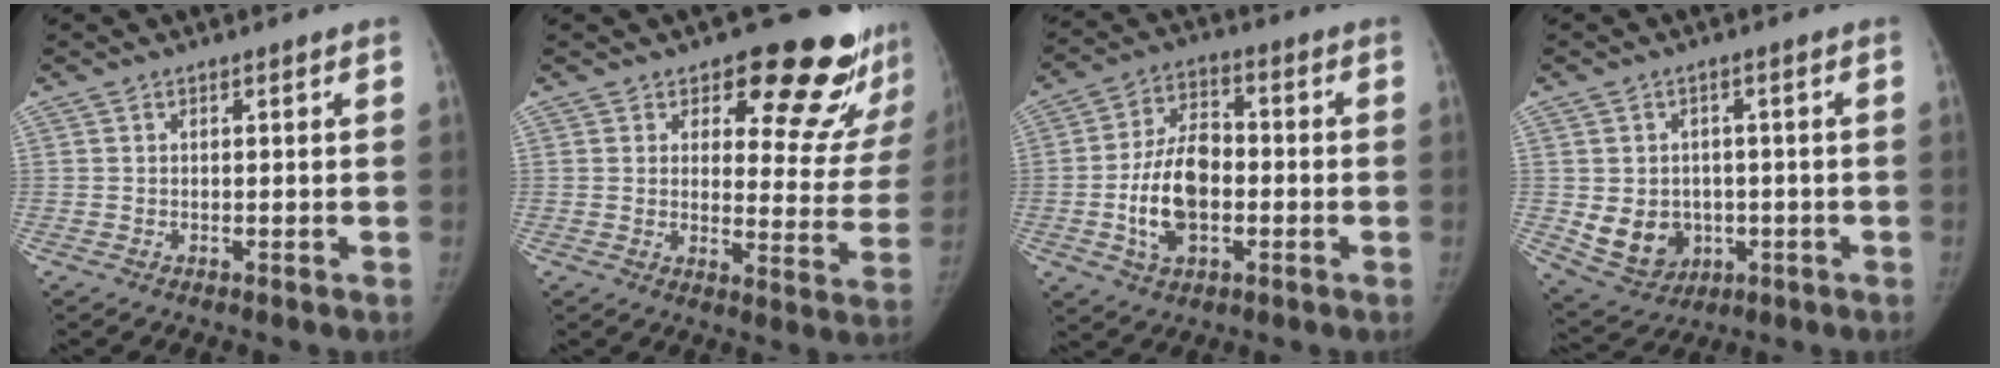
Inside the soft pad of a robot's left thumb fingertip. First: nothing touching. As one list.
[{"total": 17.7, "force": [14.3, 6.9, 7.8], "torque": [-0.033, -0.113, 0.161]}, {"total": 12.6, "force": [-2.4, 7.7, 9.7], "torque": [-0.160, 0.019, -0.045]}, {"total": 9.1, "force": [-1.5, 7.7, 4.6], "torque": [-0.046, 0.004, -0.002]}]